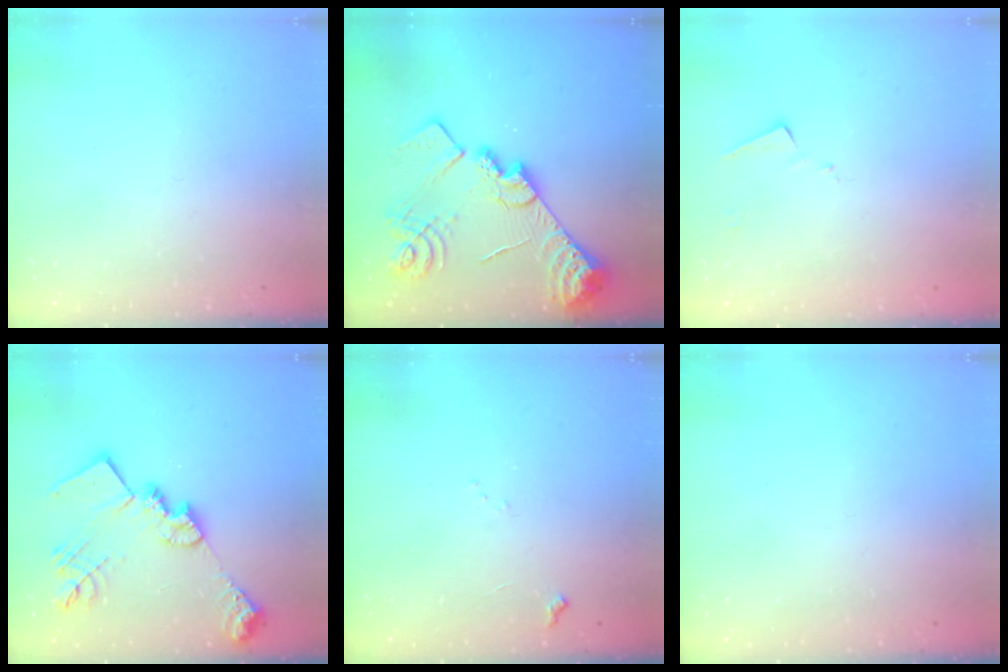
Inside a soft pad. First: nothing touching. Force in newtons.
{"total": 20.8, "press": 20.8, "slide": 1.5}
{"total": 7.6, "press": 7.6, "slide": 0.2}
{"total": 22.5, "press": 22.4, "slide": 1.8}
{"total": 5.5, "press": 5.5, "slide": 0.6}
{"total": 0.0}